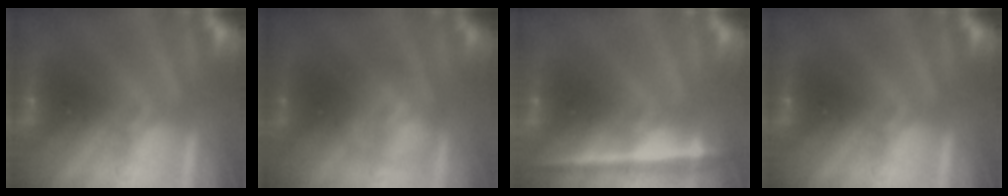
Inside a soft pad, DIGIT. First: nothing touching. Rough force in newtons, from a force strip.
{"total": 2.9}
{"total": 1.8}
{"total": 0.0}